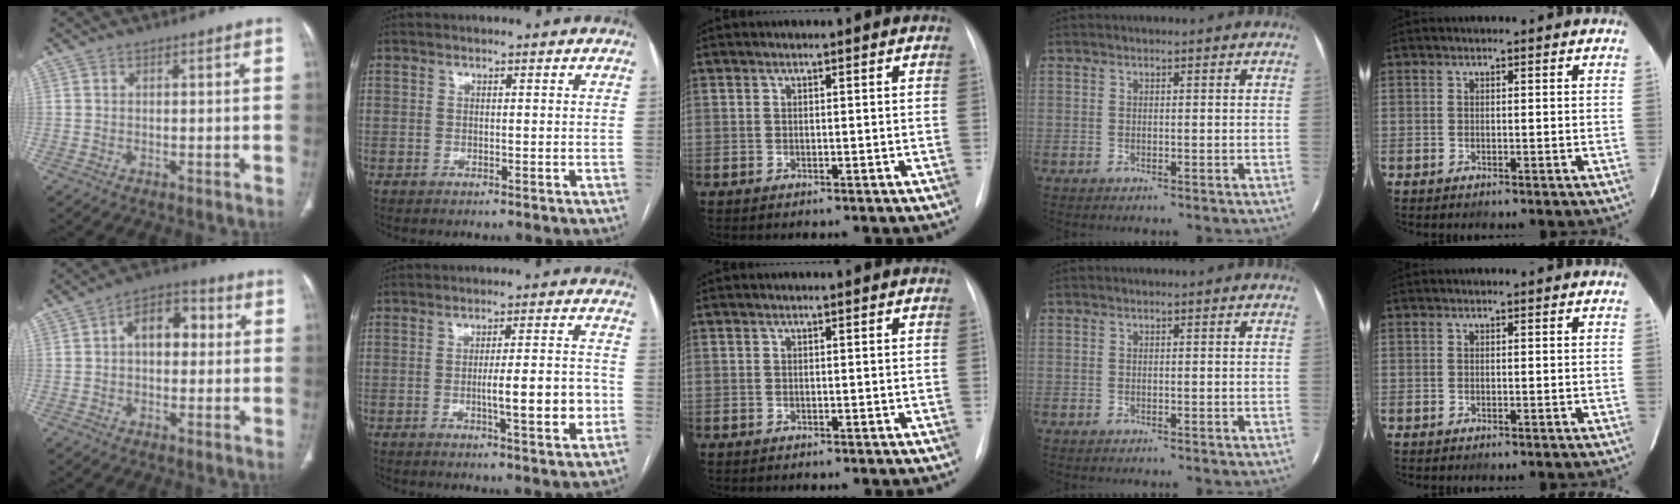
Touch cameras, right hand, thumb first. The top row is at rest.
{"thumb": {"total": 9.0, "force": [1.2, 5.7, 6.8], "torque": [-0.079, 0.026, 0.011]}, "index": {"total": 8.8, "force": [-1.9, 1.1, 8.6], "torque": [-0.128, 0.002, -0.025]}}